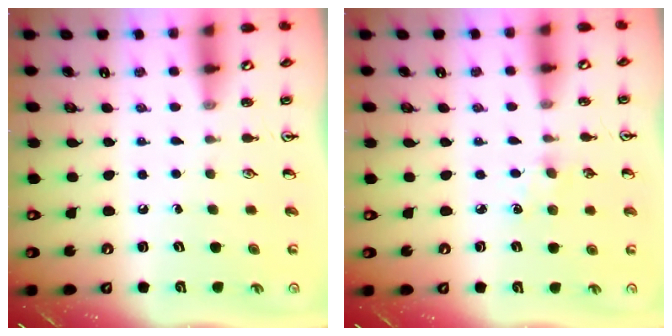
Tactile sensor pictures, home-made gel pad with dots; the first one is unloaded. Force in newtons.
{"total": 3.0, "press": 2.9, "slide": 0.4}